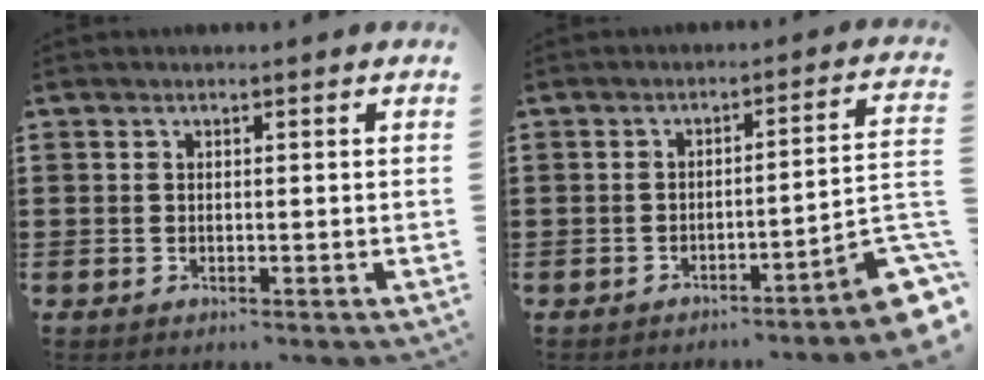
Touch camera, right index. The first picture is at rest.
{"total": 4.6, "force": [-2.9, -0.3, 3.6], "torque": [-0.054, -0.027, -0.059]}